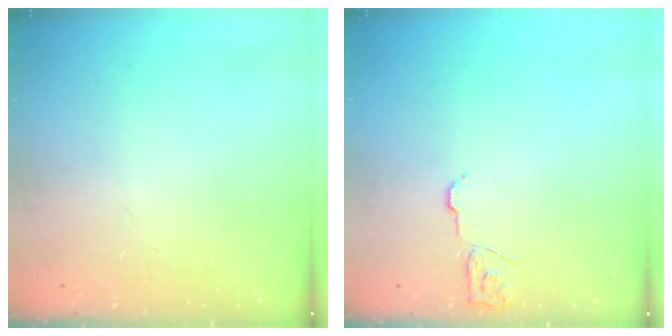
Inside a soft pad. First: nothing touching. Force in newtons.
{"total": 5.8, "press": 5.8, "slide": 0.4}